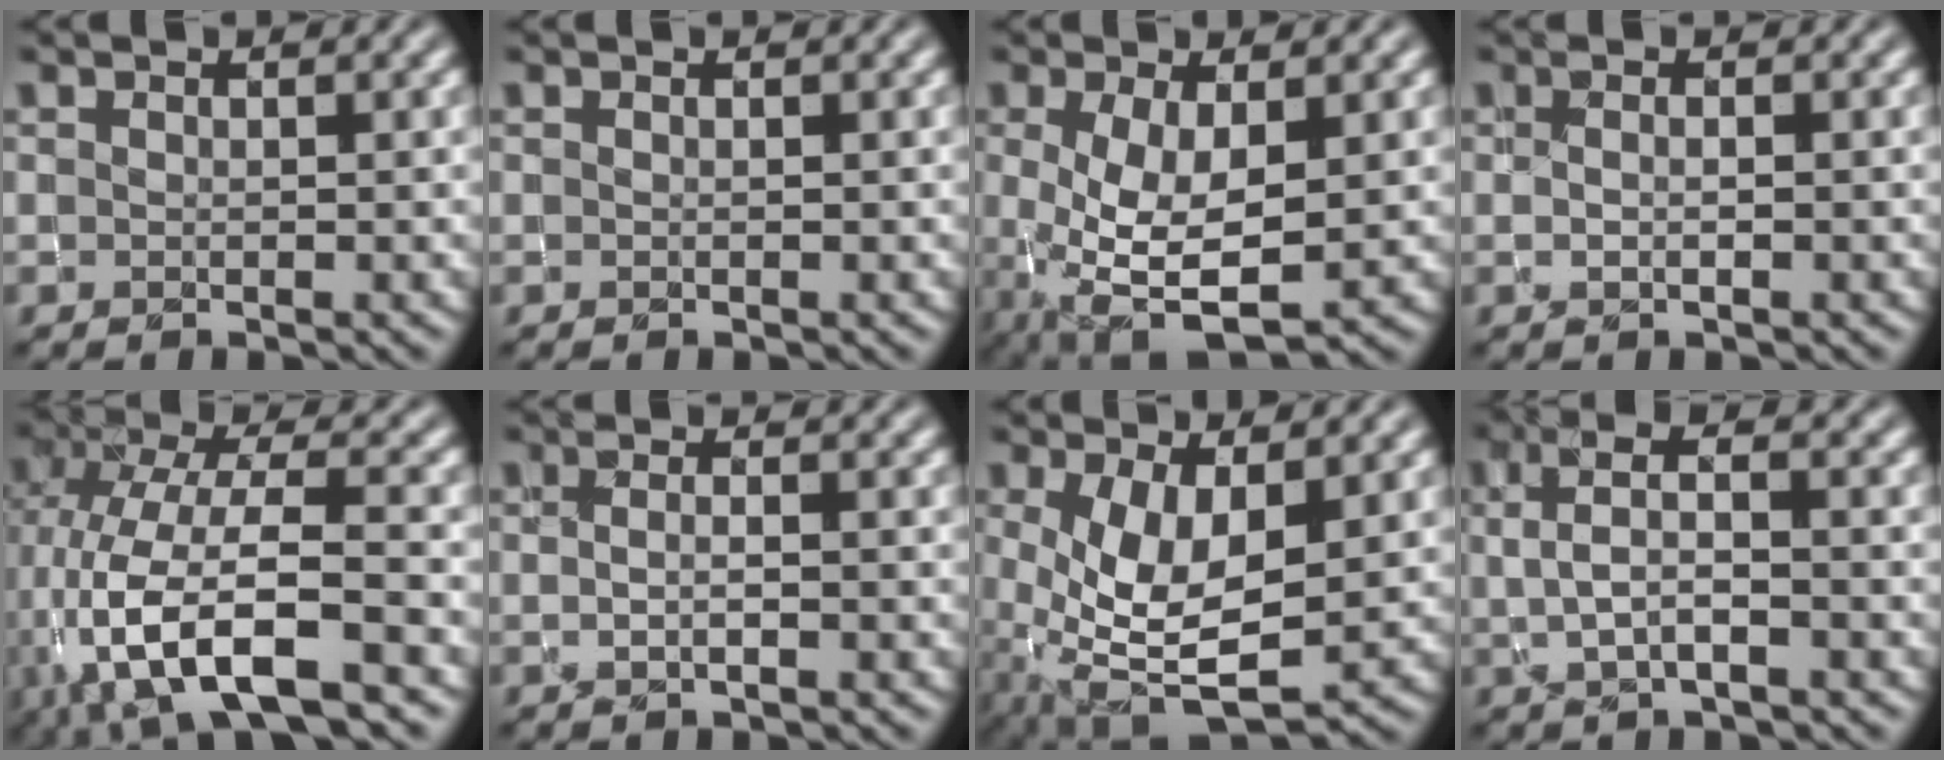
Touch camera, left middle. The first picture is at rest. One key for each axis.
{"total": 0.0}
{"total": 6.4, "fx": -0.4, "fy": 2.8, "fz": 5.8, "tx": -0.129, "ty": -0.009, "tz": 0.001}
{"total": 0.9, "fx": 0.2, "fy": 0.4, "fz": 0.8, "tx": -0.008, "ty": -0.004, "tz": 0.004}
{"total": 11.0, "fx": -3.7, "fy": 4.2, "fz": 9.5, "tx": -0.181, "ty": 0.001, "tz": -0.070}
{"total": 1.9, "fx": 0.2, "fy": 0.8, "fz": 1.7, "tx": -0.008, "ty": 0.001, "tz": -0.006}
{"total": 7.5, "fx": -0.3, "fy": 3.5, "fz": 6.6, "tx": -0.145, "ty": -0.008, "tz": 0.000}
{"total": 3.3, "fx": 0.4, "fy": 1.0, "fz": 3.1, "tx": -0.062, "ty": 0.016, "tz": 0.006}